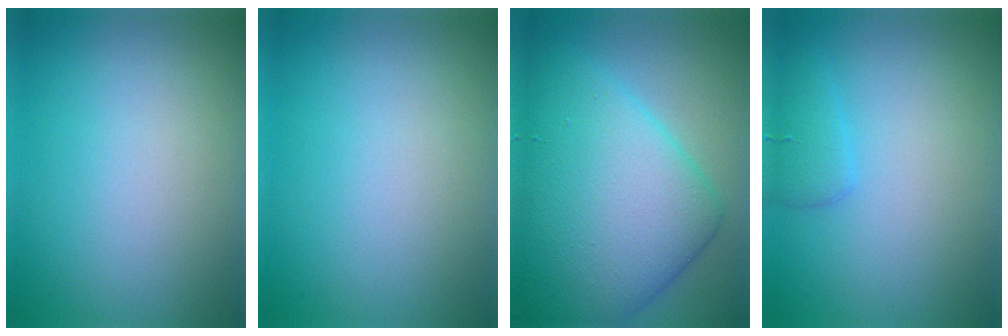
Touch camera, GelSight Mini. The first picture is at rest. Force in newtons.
{"total": 0.0}
{"total": 11.6, "press": 11.6, "slide": 0.3}
{"total": 1.4, "press": 1.4, "slide": 0.2}